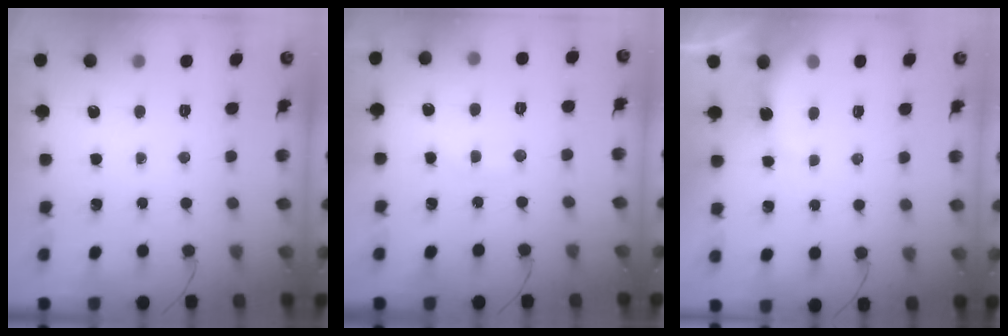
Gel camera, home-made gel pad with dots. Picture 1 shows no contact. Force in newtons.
{"total": 6.4, "press": 6.3, "slide": 0.8}
{"total": 2.3, "press": 2.2, "slide": 0.6}